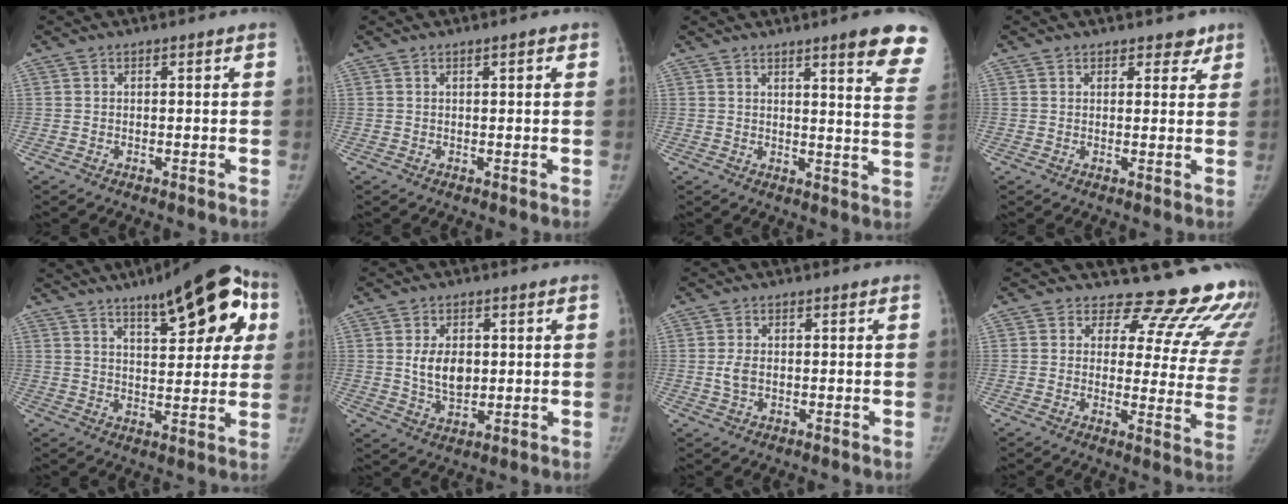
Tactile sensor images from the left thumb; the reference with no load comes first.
{"total": 1.5, "force": [0.8, 0.4, 1.2], "torque": [-0.012, 0.001, 0.010]}
{"total": 13.4, "force": [9.4, 1.4, 9.4], "torque": [-0.084, -0.048, 0.102]}
{"total": 3.4, "force": [2.6, 2.1, 0.7], "torque": [0.026, -0.012, 0.031]}
{"total": 18.9, "force": [8.7, 6.8, 15.3], "torque": [-0.167, -0.008, 0.118]}
{"total": 7.3, "force": [1.0, 4.8, 5.3], "torque": [-0.072, -0.011, 0.027]}
{"total": 2.9, "force": [0.0, 1.9, 2.1], "torque": [-0.042, 0.001, 0.002]}
{"total": 19.8, "force": [16.8, 7.7, 6.9], "torque": [-0.036, -0.133, 0.179]}